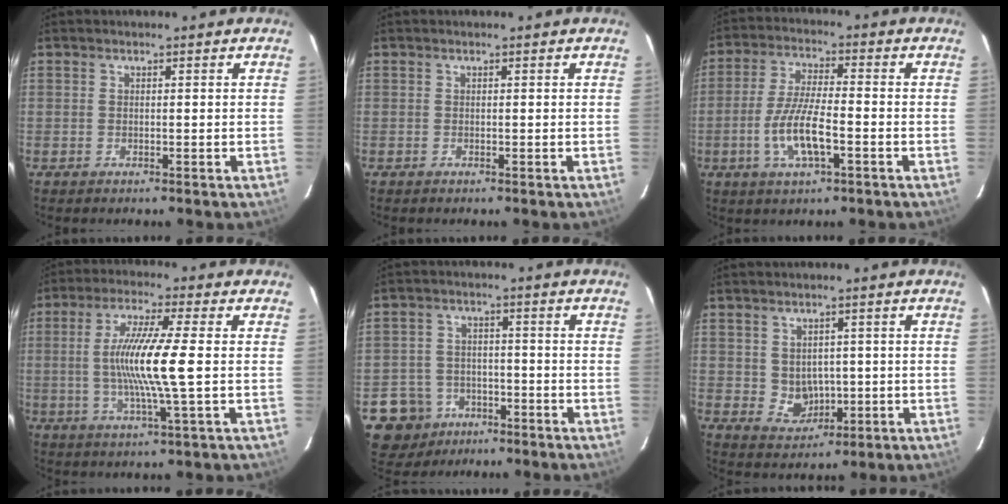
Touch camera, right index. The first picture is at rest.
{"total": 0.0}
{"total": 9.5, "force": [-3.3, 2.4, 8.6], "torque": [-0.174, -0.005, -0.064]}
{"total": 11.3, "force": [-0.4, -0.3, 11.3], "torque": [-0.214, -0.007, -0.010]}
{"total": 9.0, "force": [-4.8, 7.6, 1.2], "torque": [-0.053, 0.029, -0.071]}
{"total": 4.8, "force": [0.2, 4.4, 2.0], "torque": [-0.040, 0.005, 0.020]}